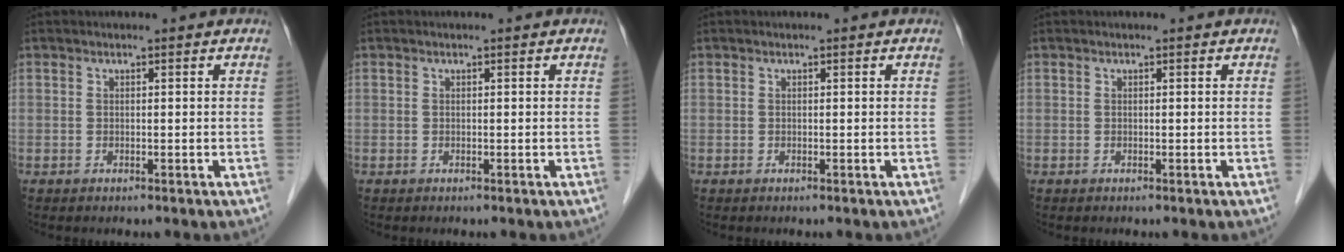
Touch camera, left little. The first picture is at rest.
{"total": 0.0}
{"total": 0.0}
{"total": 0.0}